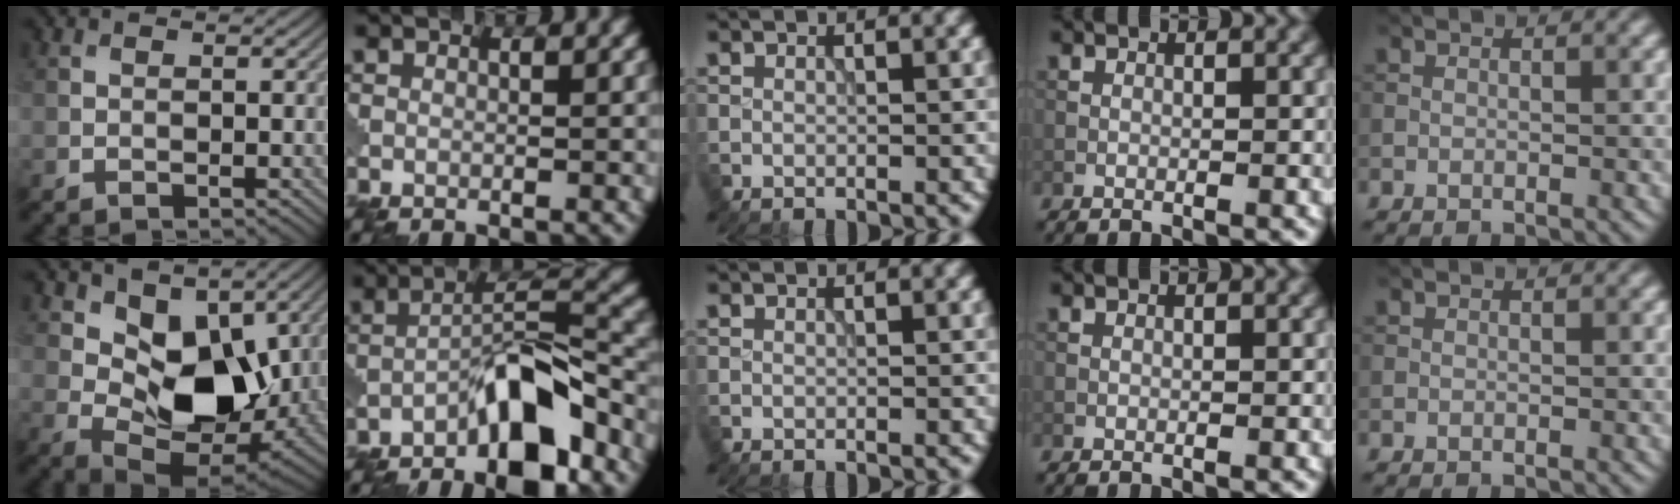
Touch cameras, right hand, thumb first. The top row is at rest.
{"thumb": {"total": 11.4, "force": [2.8, 7.2, 8.3], "torque": [-0.143, -0.020, 0.048]}, "index": {"total": 9.0, "force": [-5.4, 2.6, 6.7], "torque": [-0.101, 0.023, -0.096]}}